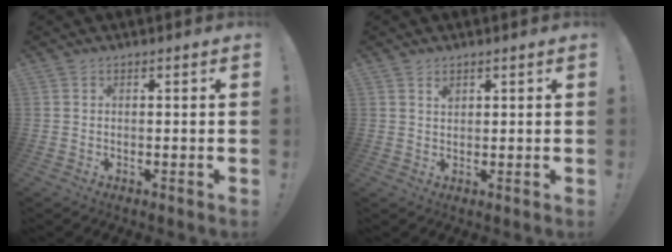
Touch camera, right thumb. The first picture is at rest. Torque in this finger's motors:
{"motor_torque": [0.24, 0.49, 0.07, -0.14, 0.00]}